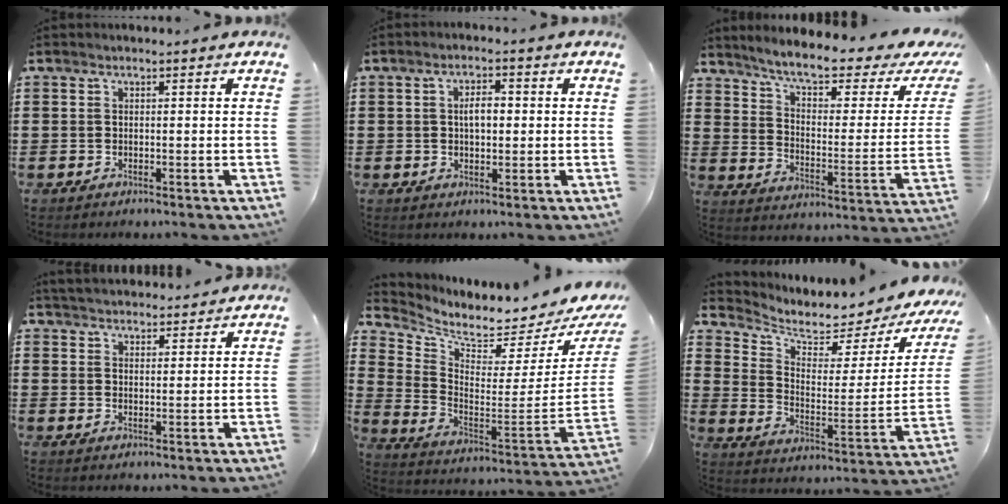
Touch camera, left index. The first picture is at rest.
{"total": 3.3, "force": [0.1, 1.6, 2.9], "torque": [-0.051, 0.004, -0.003]}
{"total": 6.4, "force": [5.0, 0.6, 3.9], "torque": [-0.090, -0.038, 0.079]}
{"total": 3.3, "force": [3.2, 0.3, -0.3], "torque": [-0.005, -0.010, 0.061]}
{"total": 3.9, "force": [3.6, 0.3, 1.3], "torque": [-0.046, -0.068, 0.052]}
{"total": 3.2, "force": [2.7, 1.6, 0.8], "torque": [-0.040, -0.034, 0.043]}